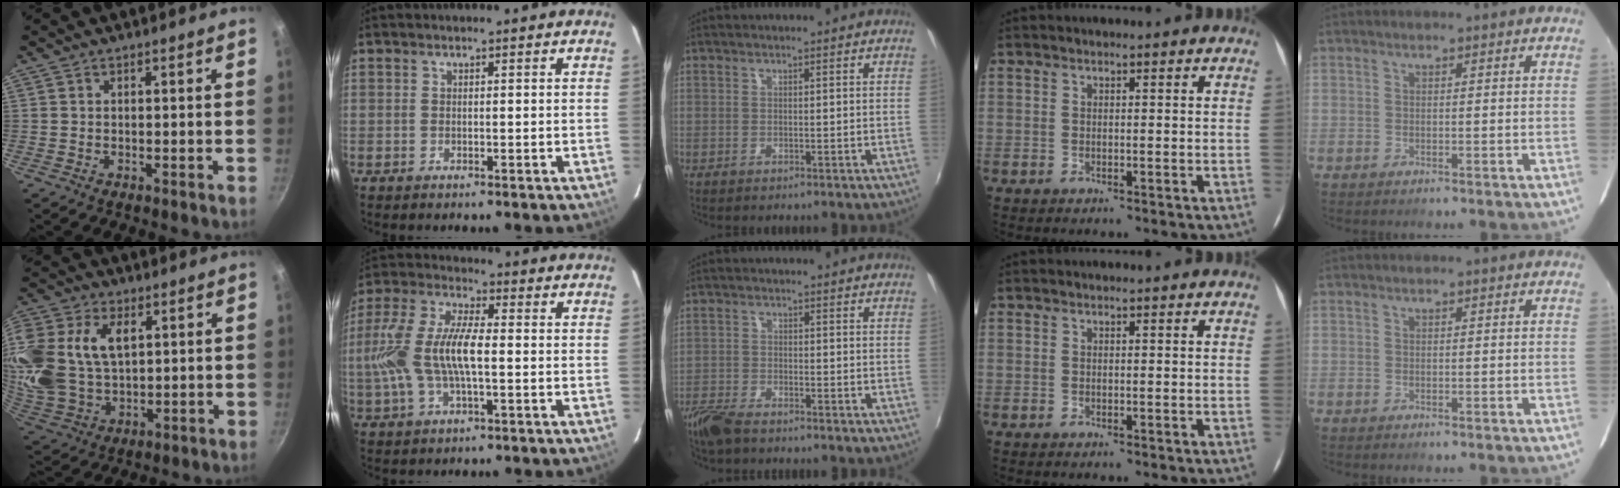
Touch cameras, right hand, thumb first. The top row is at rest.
{"thumb": {"total": 23.7, "force": [6.8, 16.0, 16.1], "torque": [-0.373, 0.011, 0.134]}, "index": {"total": 14.7, "force": [-1.6, 5.5, 13.5], "torque": [-0.286, 0.007, -0.031]}, "middle": {"total": 6.0, "force": [-5.1, 1.5, 2.7], "torque": [-0.075, -0.020, -0.103]}}